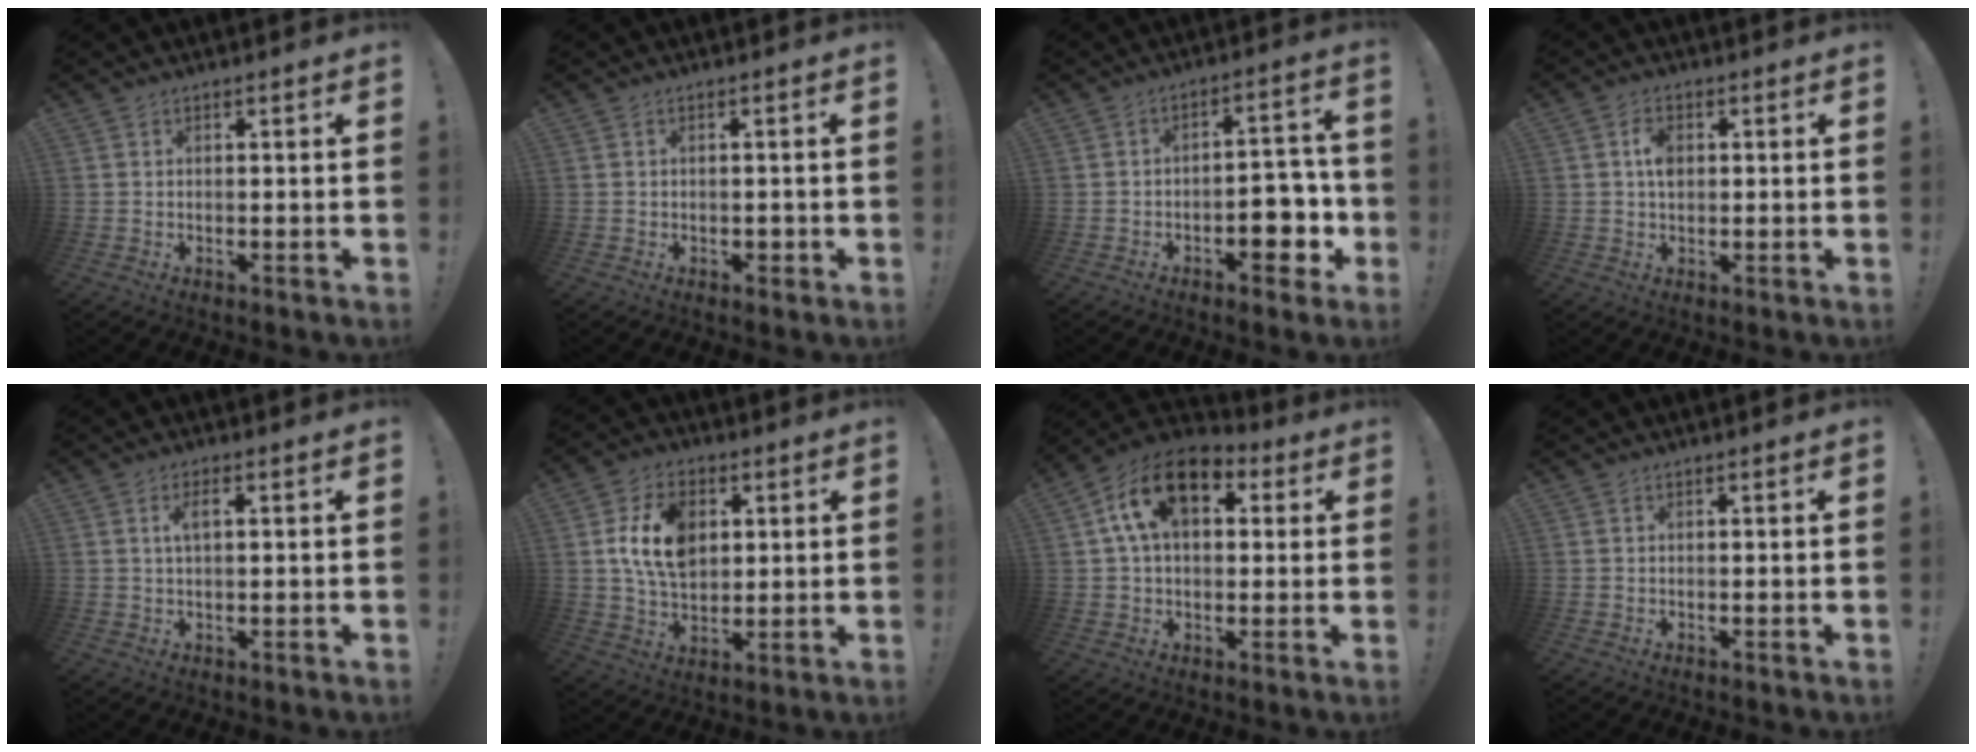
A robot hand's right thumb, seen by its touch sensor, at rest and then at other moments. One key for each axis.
{"total": 1.4, "fx": -0.5, "fy": 1.0, "fz": 0.7, "tx": -0.012, "ty": 0.003, "tz": -0.008}
{"total": 10.7, "fx": -4.0, "fy": 5.9, "fz": 7.9, "tx": -0.078, "ty": 0.018, "tz": -0.065}
{"total": 4.8, "fx": 0.7, "fy": 3.2, "fz": 3.4, "tx": -0.048, "ty": 0.001, "tz": 0.011}
{"total": 3.2, "fx": 0.7, "fy": 1.1, "fz": 2.9, "tx": -0.050, "ty": 0.001, "tz": 0.009}
{"total": 15.1, "fx": 3.6, "fy": 10.5, "fz": 10.2, "tx": -0.181, "ty": 0.001, "tz": 0.069}
{"total": 15.6, "fx": 5.8, "fy": 9.6, "fz": 10.8, "tx": -0.189, "ty": -0.006, "tz": 0.104}
{"total": 0.0}